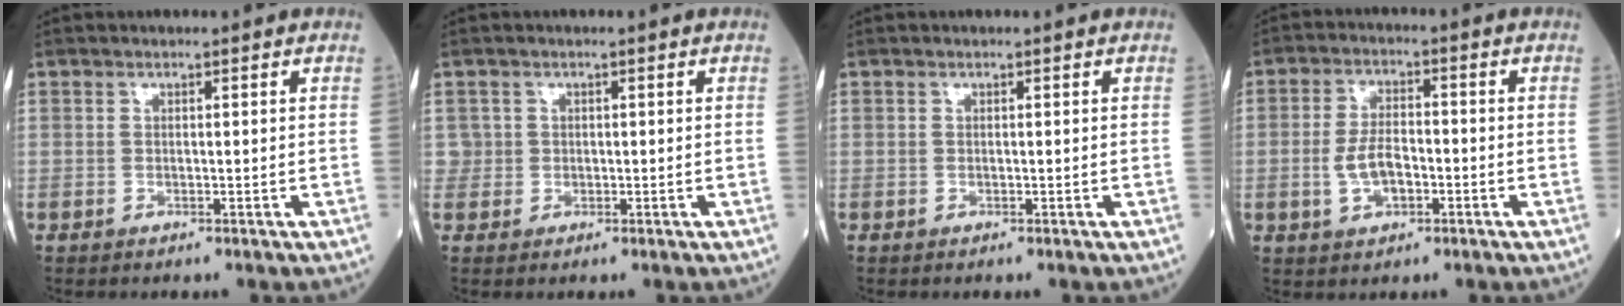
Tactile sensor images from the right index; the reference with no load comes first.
{"total": 1.4, "force": [0.2, 1.4, -0.2], "torque": [0.014, 0.006, 0.000]}
{"total": 0.0}
{"total": 5.6, "force": [-1.5, 2.8, 4.7], "torque": [-0.096, 0.006, -0.028]}